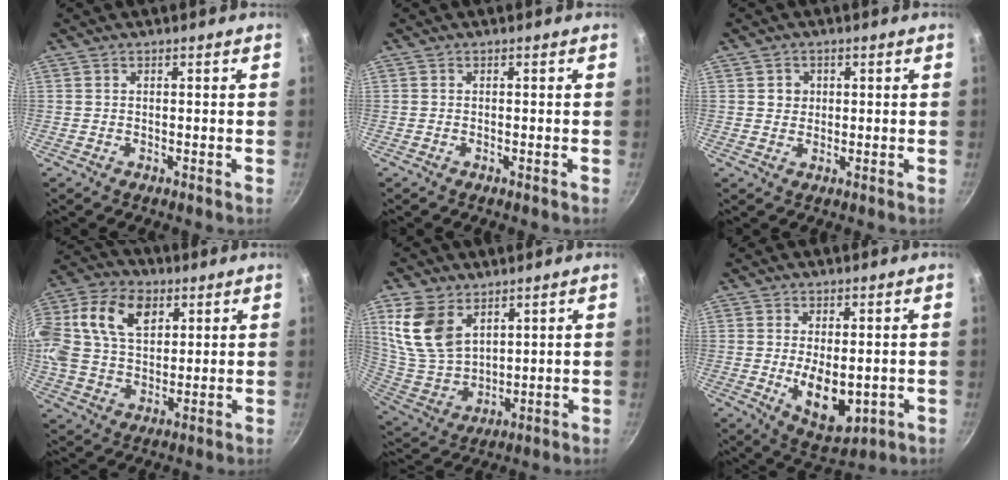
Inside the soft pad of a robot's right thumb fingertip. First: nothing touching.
{"total": 0.0}
{"total": 2.5, "force": [0.6, 2.3, 0.7], "torque": [0.001, 0.001, 0.007]}
{"total": 23.3, "force": [8.2, 15.8, 15.1], "torque": [-0.333, 0.030, 0.142]}
{"total": 14.2, "force": [6.6, 9.2, 8.5], "torque": [-0.156, -0.035, 0.146]}
{"total": 9.7, "force": [-0.9, 5.2, 8.1], "torque": [-0.116, -0.015, 0.007]}